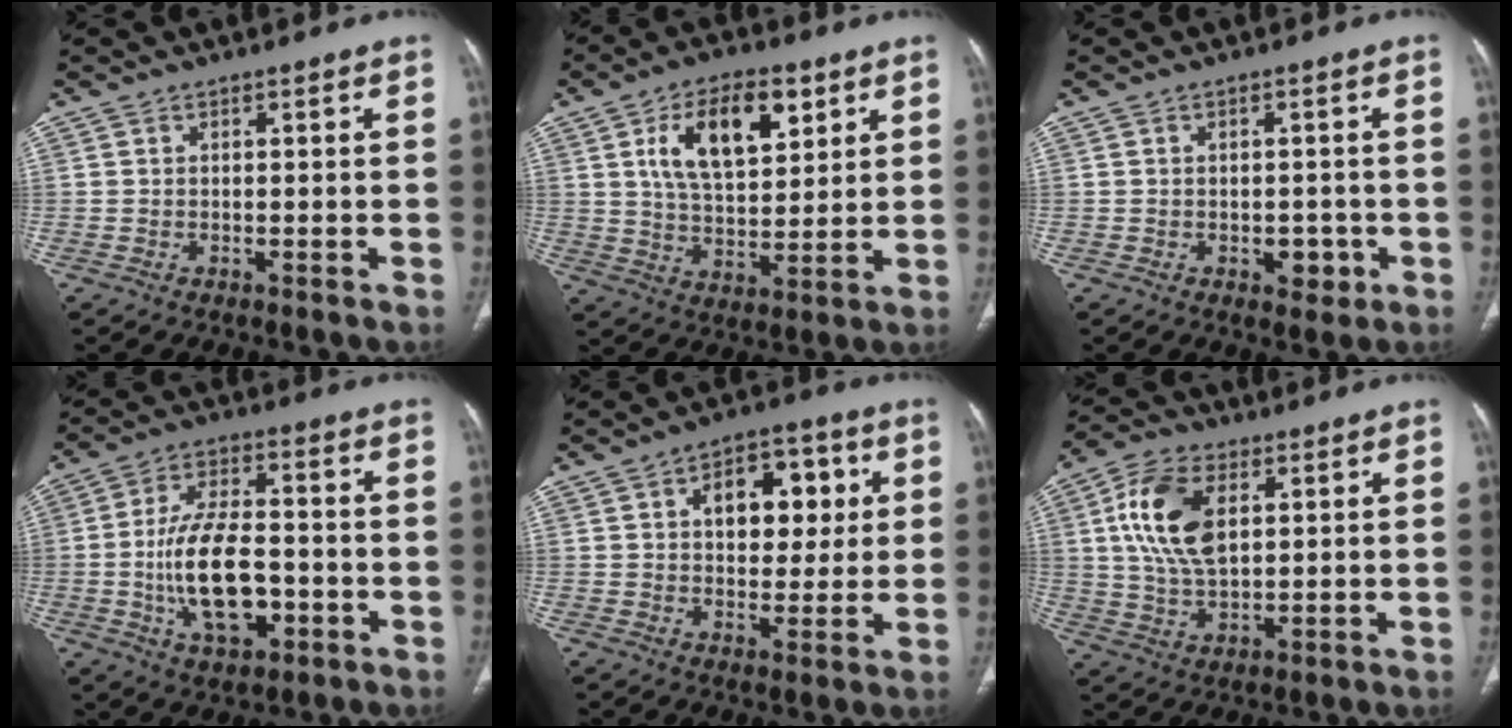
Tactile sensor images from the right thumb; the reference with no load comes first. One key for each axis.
{"total": 14.8, "fx": 5.9, "fy": 7.6, "fz": 11.2, "tx": -0.162, "ty": -0.016, "tz": 0.106}
{"total": 3.3, "fx": -1.1, "fy": 2.3, "fz": 2.2, "tx": -0.011, "ty": 0.004, "tz": -0.008}
{"total": 14.9, "fx": -3.1, "fy": 7.6, "fz": 12.4, "tx": -0.216, "ty": 0.018, "tz": -0.049}
{"total": 12.3, "fx": 3.1, "fy": 7.8, "fz": 9.0, "tx": -0.080, "ty": 0.007, "tz": 0.042}
{"total": 13.6, "fx": 3.4, "fy": 7.9, "fz": 10.5, "tx": -0.197, "ty": 0.000, "tz": 0.064}